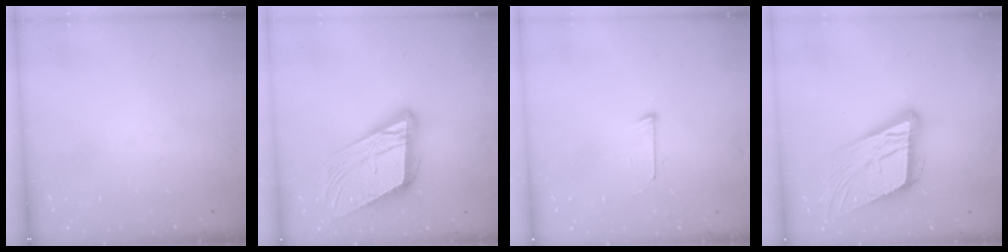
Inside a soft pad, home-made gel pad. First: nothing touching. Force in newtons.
{"total": 18.2, "press": 18.0, "slide": 2.7}
{"total": 3.3, "press": 3.3, "slide": 0.3}
{"total": 18.5, "press": 18.2, "slide": 3.6}